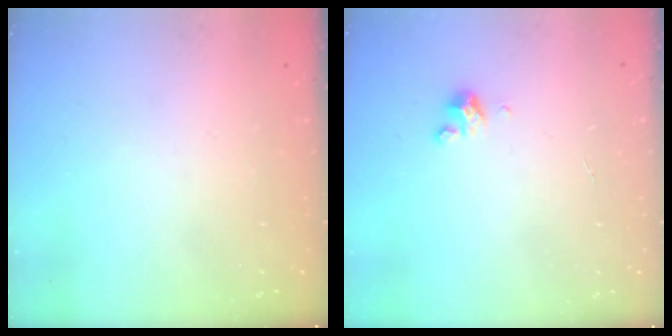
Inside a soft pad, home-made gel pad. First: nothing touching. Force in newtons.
{"total": 1.7, "press": 1.7, "slide": 0.3}